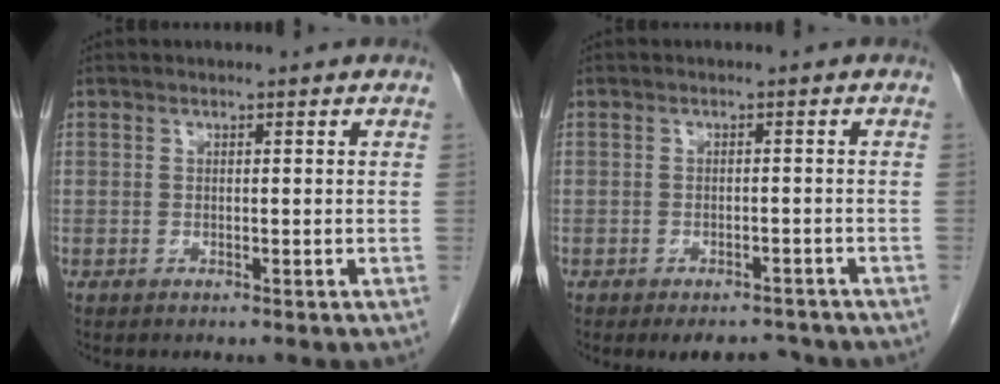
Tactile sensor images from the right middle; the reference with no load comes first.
{"total": 4.7, "force": [-4.2, 1.8, 1.3], "torque": [-0.010, 0.000, -0.056]}